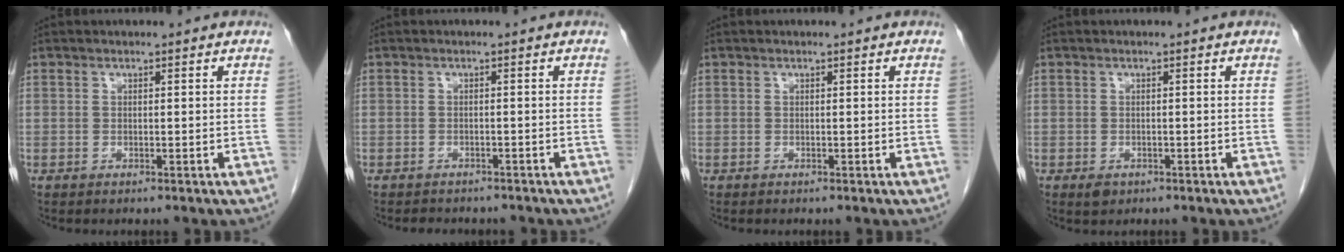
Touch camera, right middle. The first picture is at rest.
{"total": 4.2, "force": [-3.8, 1.5, 1.1], "torque": [-0.019, -0.003, -0.046]}
{"total": 0.0}
{"total": 1.4, "force": [-0.7, 0.9, 0.7], "torque": [-0.012, 0.001, -0.004]}